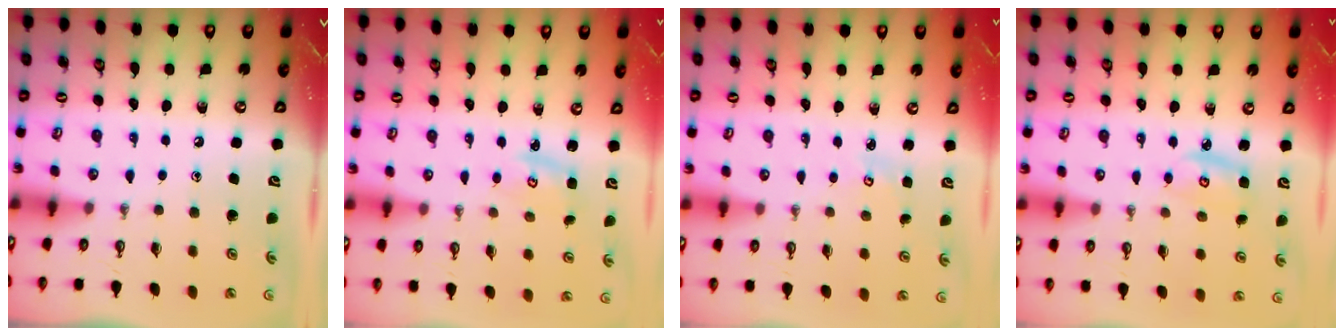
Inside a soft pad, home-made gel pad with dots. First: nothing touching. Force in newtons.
{"total": 2.9, "press": 2.9, "slide": 0.3}
{"total": 2.1, "press": 2.1, "slide": 0.2}
{"total": 3.6, "press": 3.6, "slide": 0.3}